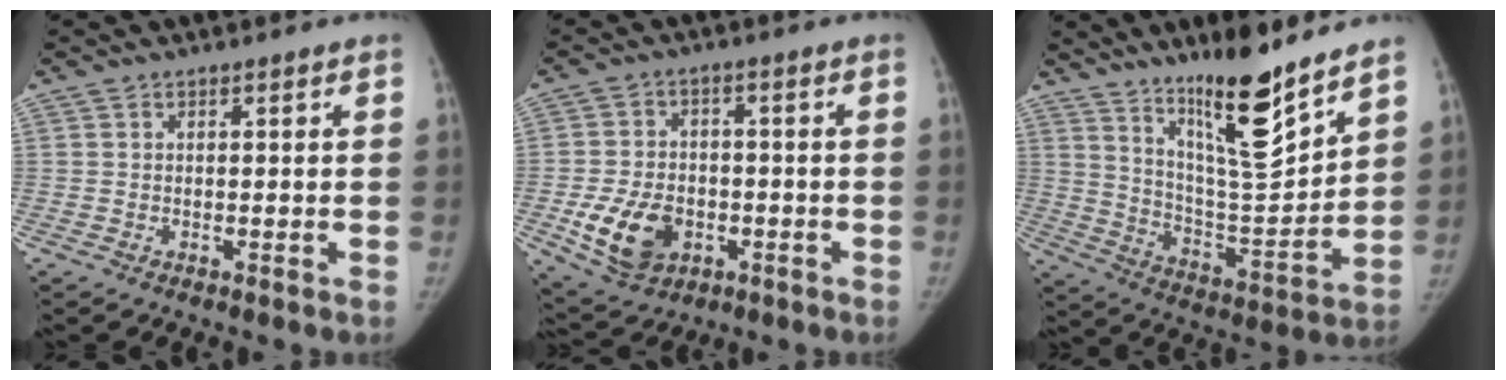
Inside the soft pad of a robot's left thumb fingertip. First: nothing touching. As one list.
[{"total": 10.9, "force": [-3.5, 7.7, 6.9], "torque": [-0.109, 0.009, -0.050]}, {"total": 16.9, "force": [12.4, 2.5, 11.3], "torque": [-0.158, -0.097, 0.218]}]